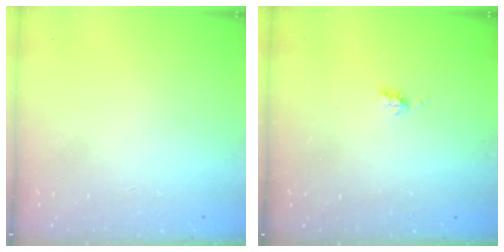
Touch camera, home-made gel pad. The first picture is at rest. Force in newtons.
{"total": 3.3, "press": 3.3, "slide": 0.6}